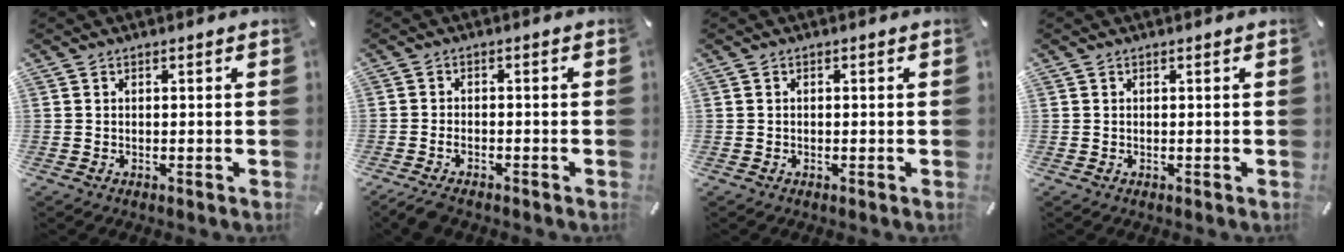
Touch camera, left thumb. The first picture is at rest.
{"total": 2.9, "force": [-2.1, 1.2, 1.6], "torque": [-0.041, 0.006, -0.044]}
{"total": 0.5, "force": [-0.2, 0.4, 0.3], "torque": [-0.005, 0.002, -0.005]}
{"total": 0.0}